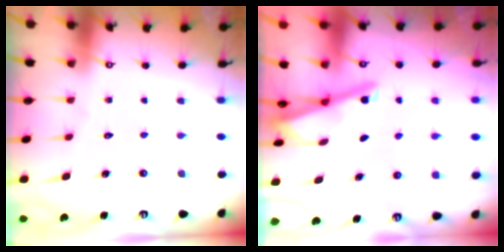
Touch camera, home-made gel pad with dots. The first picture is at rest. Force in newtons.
{"total": 2.9, "press": 2.9, "slide": 0.3}